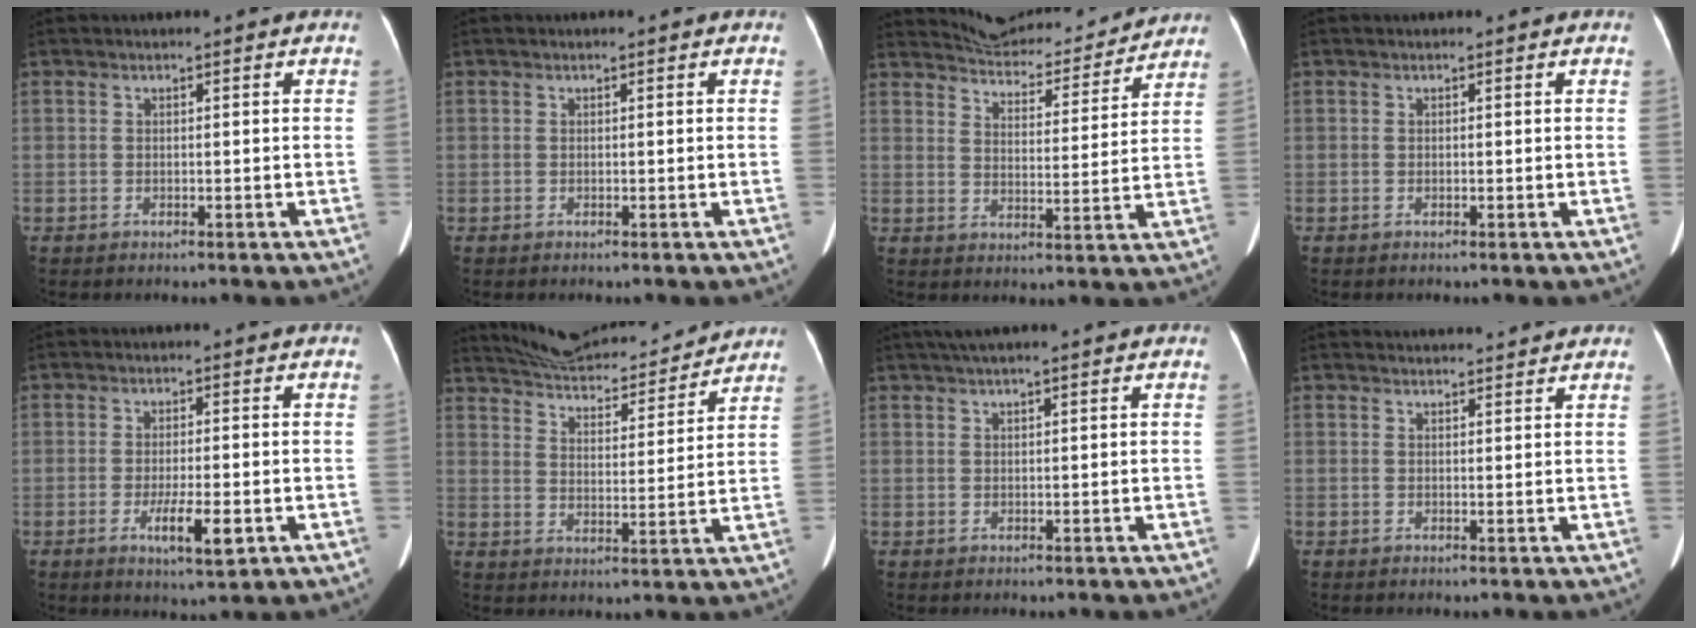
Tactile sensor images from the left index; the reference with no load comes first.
{"total": 0.0}
{"total": 15.4, "force": [14.9, 2.7, 2.9], "torque": [-0.034, -0.001, 0.196]}
{"total": 0.0}
{"total": 5.4, "force": [-1.9, 0.9, 4.9], "torque": [-0.087, -0.008, -0.028]}
{"total": 18.1, "force": [17.2, 2.9, 4.9], "torque": [-0.076, 0.008, 0.245]}
{"total": 3.7, "force": [2.8, 0.0, 2.4], "torque": [-0.040, 0.030, 0.051]}
{"total": 5.3, "force": [5.1, 0.9, 0.7], "torque": [-0.007, 0.026, 0.056]}